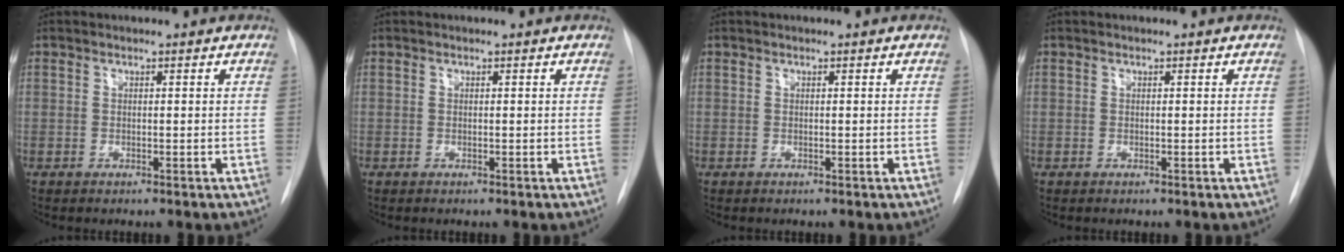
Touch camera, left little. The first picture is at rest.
{"total": 0.0}
{"total": 0.0}
{"total": 0.0}